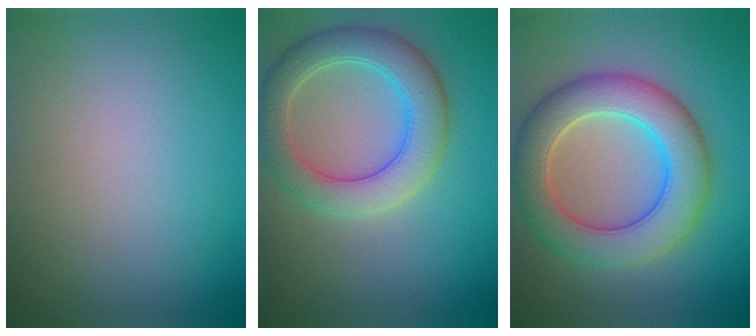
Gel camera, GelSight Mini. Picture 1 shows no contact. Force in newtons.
{"total": 5.6, "press": 5.6, "slide": 0.6}
{"total": 7.7, "press": 7.7, "slide": 0.4}